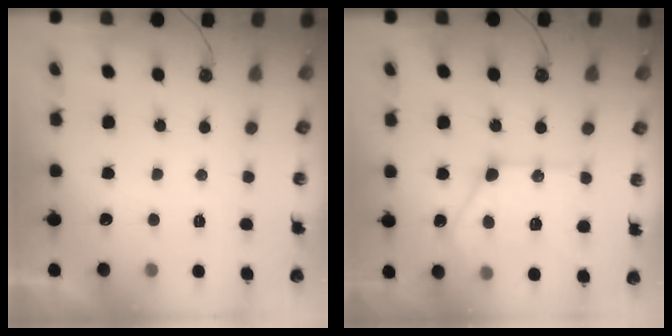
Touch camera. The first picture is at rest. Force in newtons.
{"total": 18.1, "press": 18.0, "slide": 1.7}